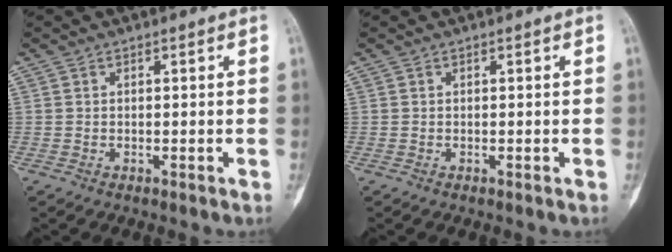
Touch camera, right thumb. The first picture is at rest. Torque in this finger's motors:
{"motor_torque": [0.00, 0.00, 0.01, 0.01, 0.00]}